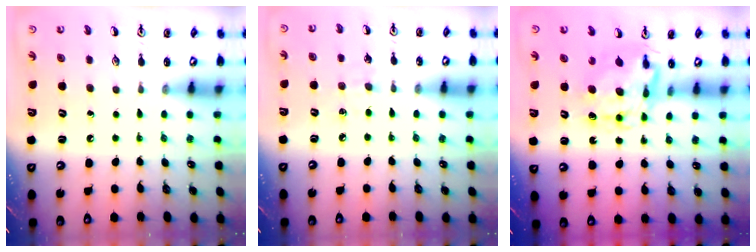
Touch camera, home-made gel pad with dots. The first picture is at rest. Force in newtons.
{"total": 5.2, "press": 5.2, "slide": 0.8}
{"total": 9.3, "press": 9.3, "slide": 0.7}